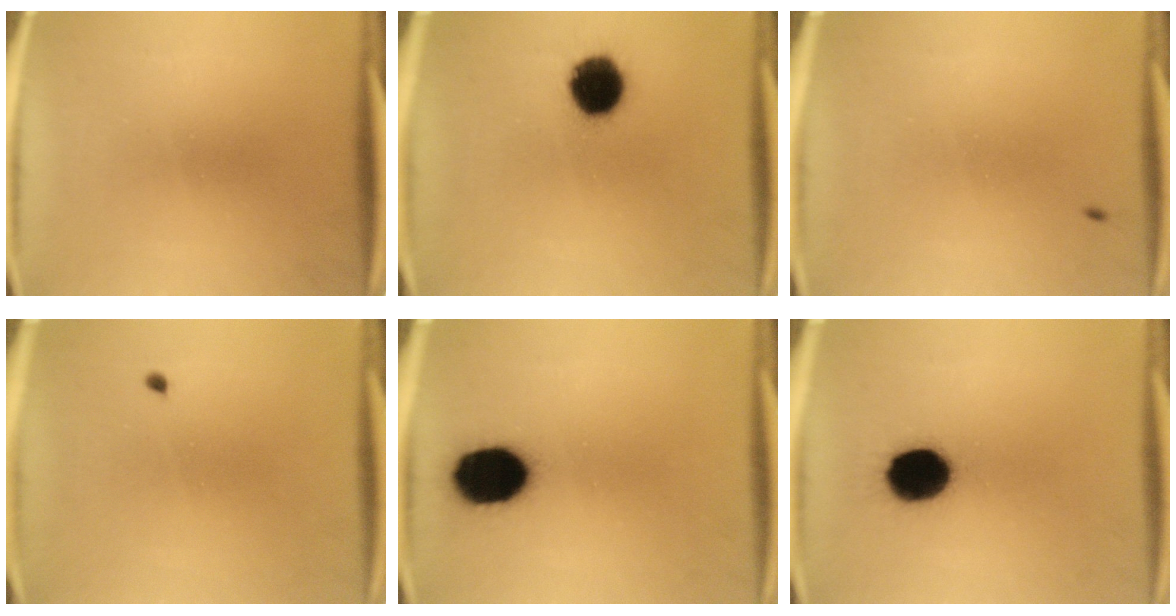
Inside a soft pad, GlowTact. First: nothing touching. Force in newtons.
{"total": 11.5}
{"total": 0.8}
{"total": 0.5}
{"total": 14.7}
{"total": 13.9}